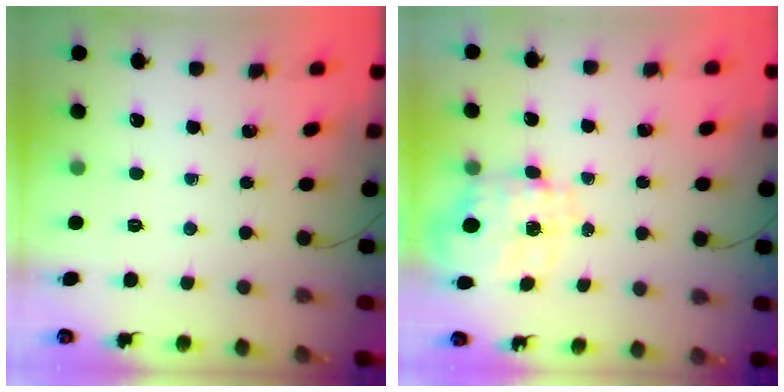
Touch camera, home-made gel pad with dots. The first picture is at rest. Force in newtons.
{"total": 3.5, "press": 3.3, "slide": 1.1}